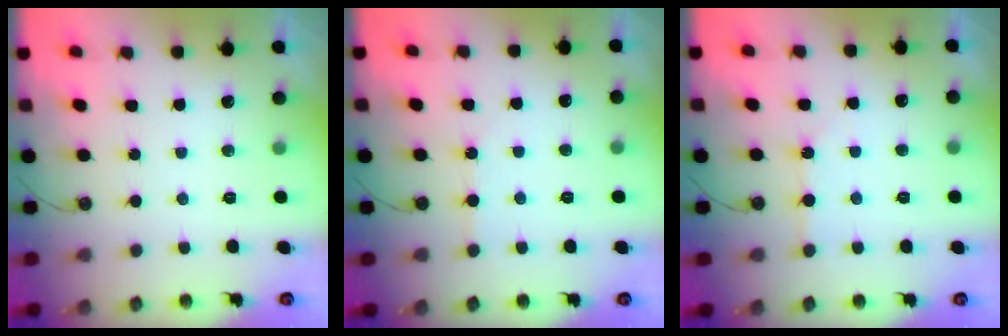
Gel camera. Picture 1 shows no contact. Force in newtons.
{"total": 2.4, "press": 2.4, "slide": 0.2}
{"total": 1.8, "press": 1.7, "slide": 0.4}